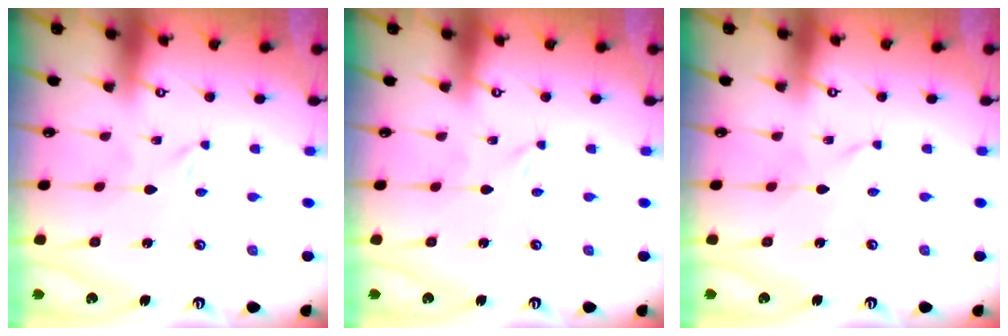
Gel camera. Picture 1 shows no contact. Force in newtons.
{"total": 0.0}
{"total": 1.3, "press": 1.3, "slide": 0.1}